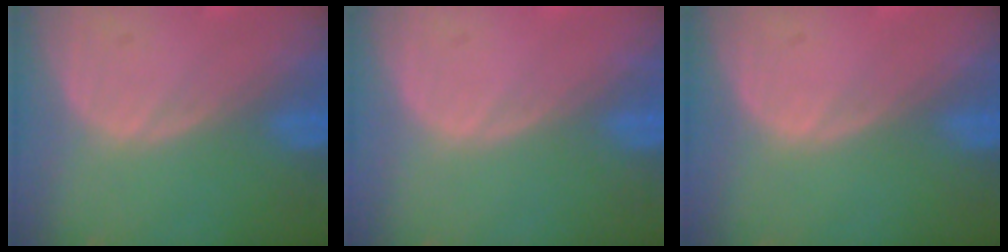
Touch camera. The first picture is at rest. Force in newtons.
{"total": 0.0}
{"total": 0.0}